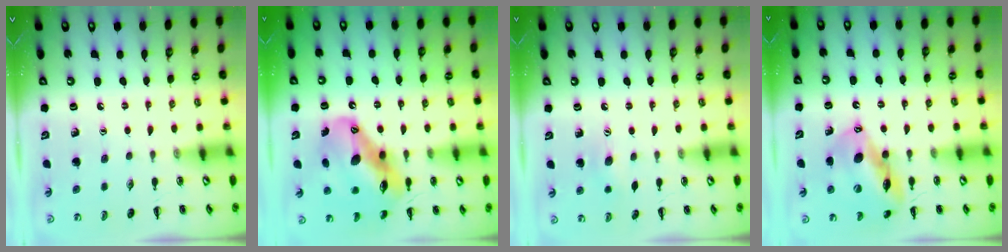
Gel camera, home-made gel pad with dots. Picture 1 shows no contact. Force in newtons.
{"total": 16.9, "press": 16.2, "slide": 4.9}
{"total": 6.8, "press": 6.6, "slide": 1.7}
{"total": 13.6, "press": 13.1, "slide": 3.6}